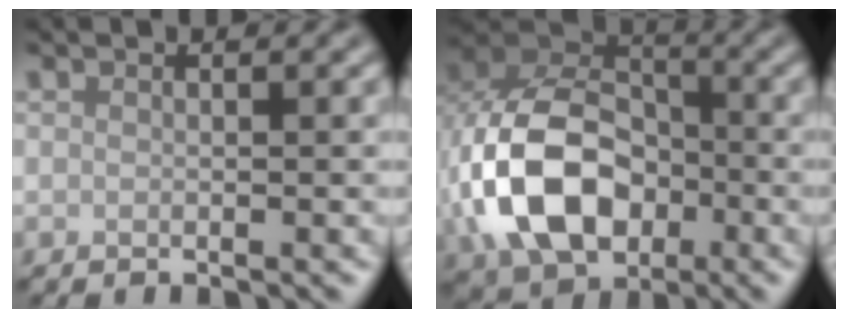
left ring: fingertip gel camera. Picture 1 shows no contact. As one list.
[{"total": 11.7, "force": [-2.7, 8.1, 7.9], "torque": [-0.174, -0.001, -0.060]}]